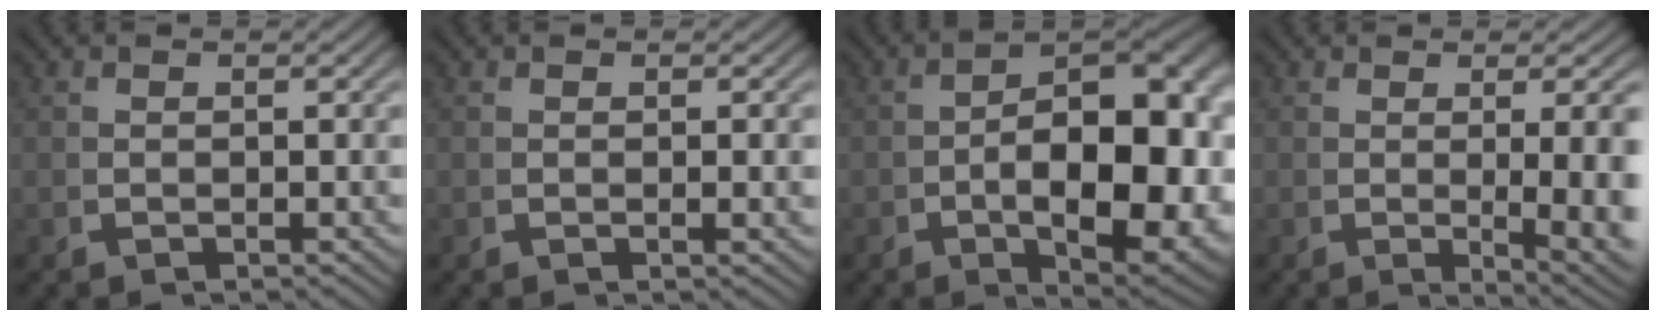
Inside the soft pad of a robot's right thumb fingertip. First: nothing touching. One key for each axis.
{"total": 0.8, "fx": 0.1, "fy": 0.1, "fz": 0.8, "tx": -0.016, "ty": 0.001, "tz": 0.003}
{"total": 15.9, "fx": -1.3, "fy": 8.3, "fz": 13.5, "tx": -0.207, "ty": -0.052, "tz": 0.008}
{"total": 5.4, "fx": -1.0, "fy": 1.7, "fz": 5.0, "tx": -0.074, "ty": -0.011, "tz": -0.008}